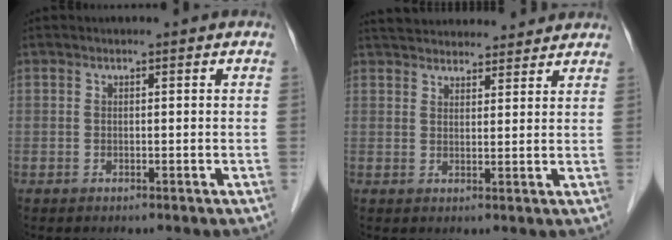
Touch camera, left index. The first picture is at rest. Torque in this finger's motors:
{"motor_torque": [0.69, -0.72, 0.23, 0.04]}